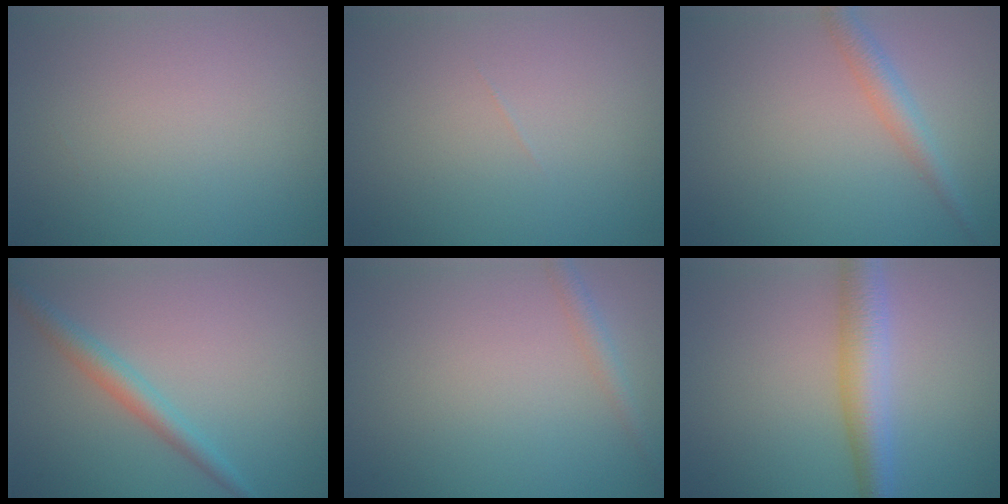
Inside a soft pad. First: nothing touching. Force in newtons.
{"total": 0.0}
{"total": 2.2, "press": 2.2, "slide": 0.1}
{"total": 2.4, "press": 2.4, "slide": 0.1}
{"total": 1.6, "press": 1.6, "slide": 0.1}
{"total": 4.3, "press": 4.3, "slide": 0.0}